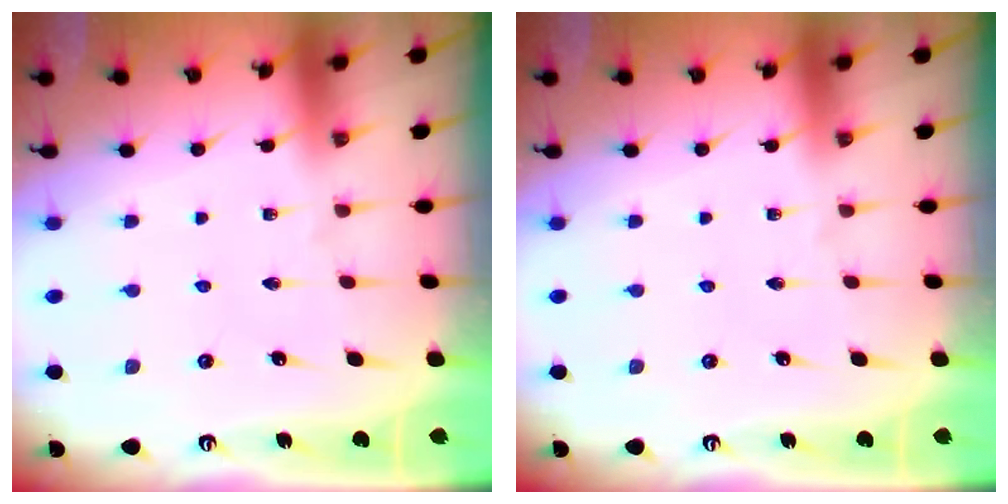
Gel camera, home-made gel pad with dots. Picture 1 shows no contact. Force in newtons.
{"total": 0.0}